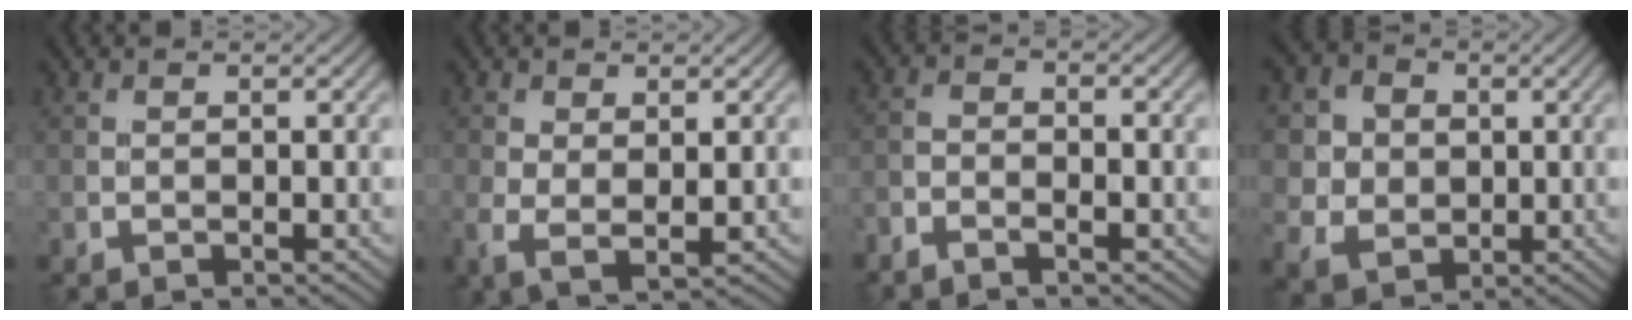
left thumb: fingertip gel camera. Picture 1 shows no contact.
{"total": 4.5, "force": [0.2, 2.5, 3.7], "torque": [-0.091, -0.010, 0.004]}
{"total": 2.6, "force": [-2.1, 0.7, 1.4], "torque": [-0.033, -0.003, -0.049]}
{"total": 8.5, "force": [1.7, 7.6, 3.3], "torque": [-0.125, 0.007, 0.030]}